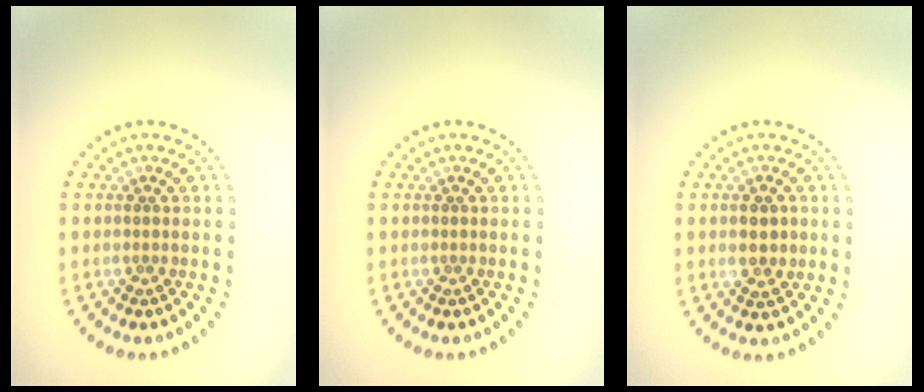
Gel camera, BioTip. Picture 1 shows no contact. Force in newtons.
{"total": 0.0}
{"total": 1.7, "press": 1.7, "slide": 0.2}